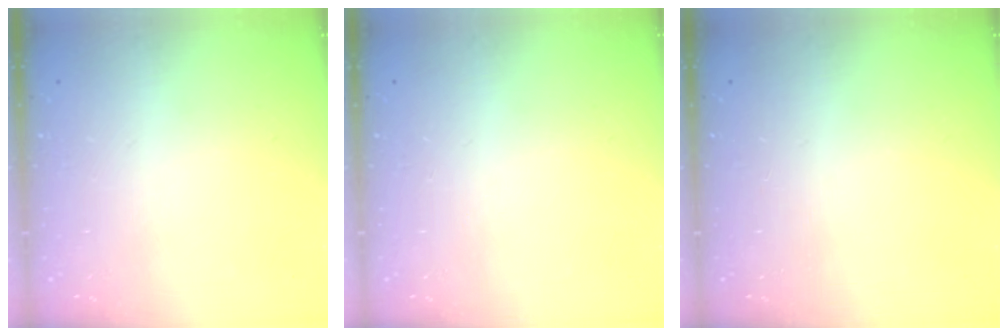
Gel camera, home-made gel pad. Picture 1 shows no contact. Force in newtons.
{"total": 0.0}
{"total": 0.0}